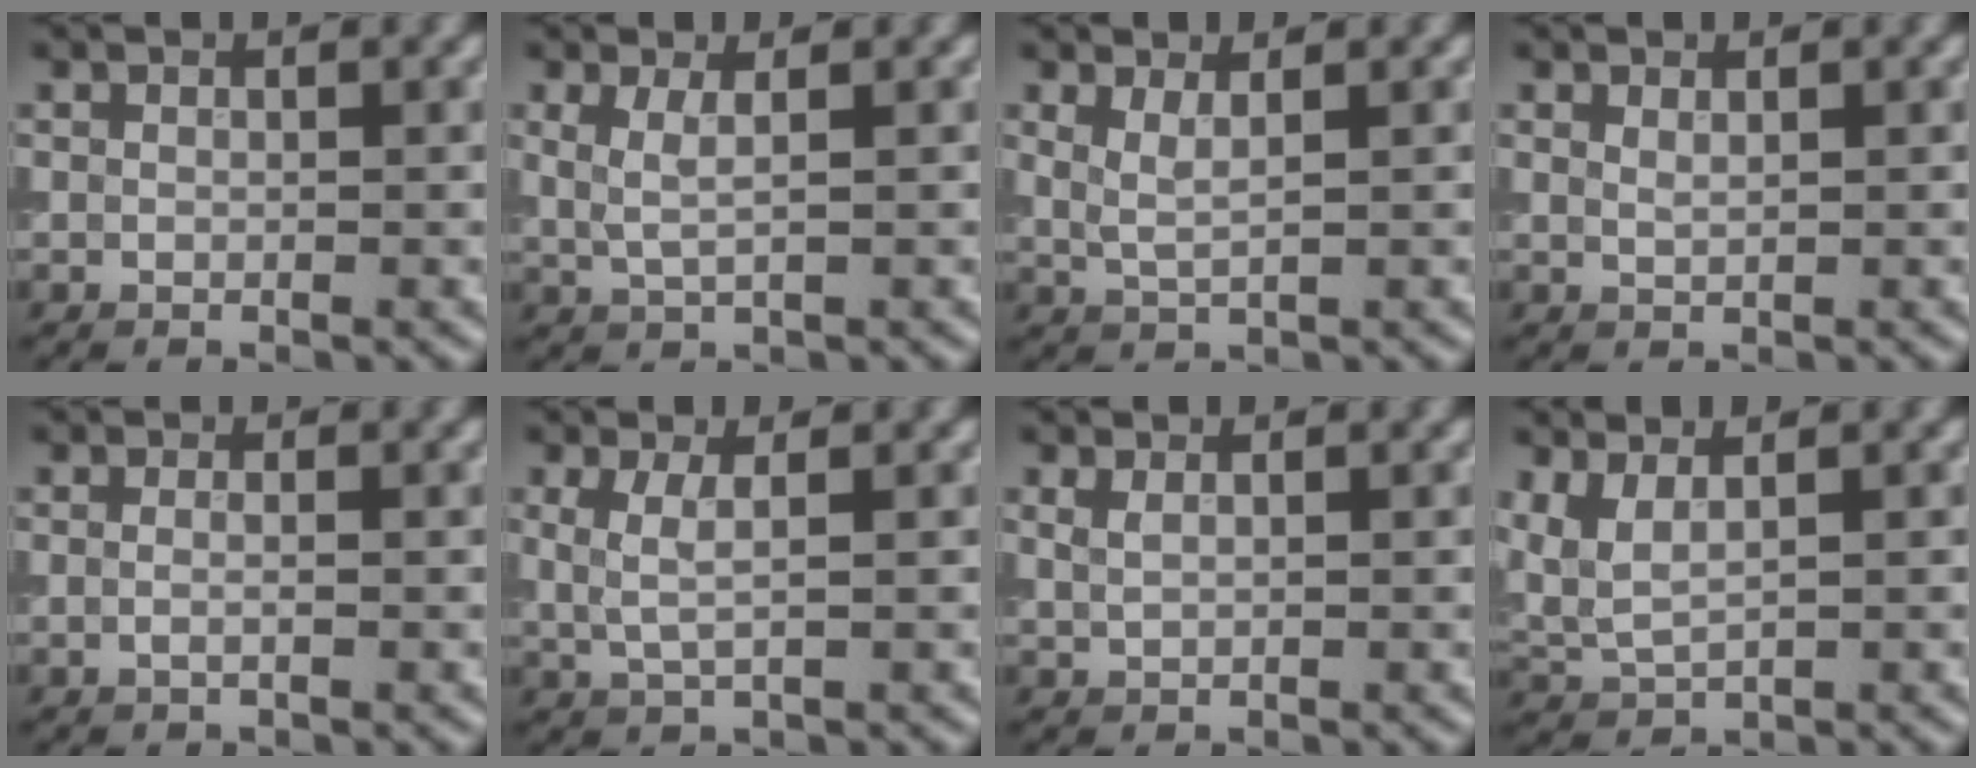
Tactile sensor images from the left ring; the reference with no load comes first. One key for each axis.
{"total": 1.9, "fx": 0.7, "fy": 0.6, "fz": 1.7, "tx": -0.030, "ty": -0.007, "tz": 0.014}
{"total": 1.9, "fx": 1.0, "fy": 0.6, "fz": 1.5, "tx": -0.028, "ty": -0.007, "tz": 0.019}
{"total": 0.7, "fx": 0.5, "fy": 0.2, "fz": 0.4, "tx": -0.007, "ty": -0.001, "tz": 0.010}
{"total": 1.1, "fx": 0.0, "fy": 0.4, "fz": 1.0, "tx": -0.008, "ty": -0.017, "tz": -0.007}
{"total": 2.1, "fx": 0.5, "fy": 0.6, "fz": 2.0, "tx": -0.038, "ty": -0.004, "tz": 0.012}
{"total": 1.2, "fx": 0.7, "fy": 0.6, "fz": 0.8, "tx": -0.015, "ty": -0.001, "tz": 0.016}
{"total": 3.0, "fx": 1.5, "fy": 1.1, "fz": 2.4, "tx": -0.062, "ty": 0.000, "tz": 0.037}